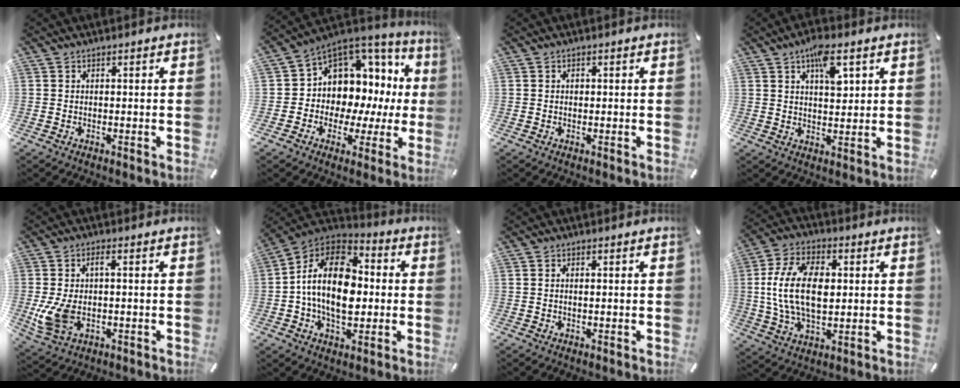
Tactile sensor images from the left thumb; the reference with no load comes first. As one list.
[{"total": 8.2, "force": [3.0, 7.4, 1.9], "torque": [-0.035, -0.065, 0.060]}, {"total": 0.7, "force": [0.1, 0.6, 0.3], "torque": [-0.006, 0.002, 0.000]}, {"total": 8.7, "force": [4.0, 4.3, 6.4], "torque": [-0.086, -0.014, 0.064]}, {"total": 8.2, "force": [-0.7, 4.4, 6.8], "torque": [-0.150, -0.003, -0.010]}, {"total": 18.8, "force": [-0.8, 12.5, 14.0], "torque": [-0.280, 0.010, -0.023]}, {"total": 0.7, "force": [0.1, 0.3, 0.6], "torque": [-0.013, 0.002, 0.000]}, {"total": 16.0, "force": [1.3, 10.1, 12.4], "torque": [-0.262, 0.009, 0.022]}]